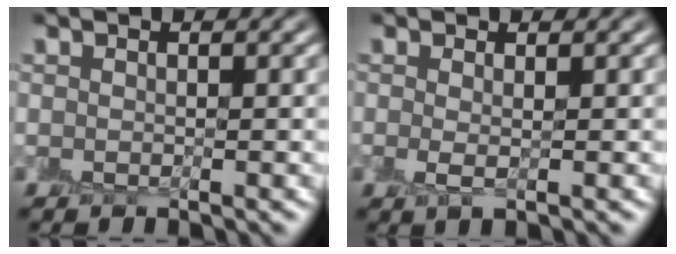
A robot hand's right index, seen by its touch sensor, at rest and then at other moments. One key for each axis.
{"total": 1.4, "fx": 0.1, "fy": 0.4, "fz": 1.3, "tx": -0.024, "ty": -0.004, "tz": 0.004}